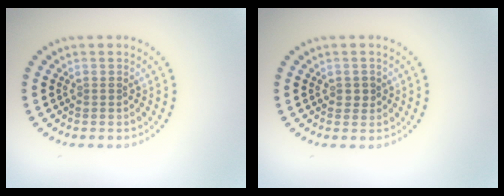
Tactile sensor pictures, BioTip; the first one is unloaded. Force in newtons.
{"total": 1.2, "press": 1.2, "slide": 0.3}